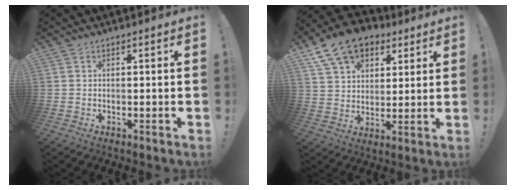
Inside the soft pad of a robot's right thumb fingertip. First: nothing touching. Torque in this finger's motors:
{"motor_torque": [-0.72, 1.71, 1.06, 0.58, 0.39]}